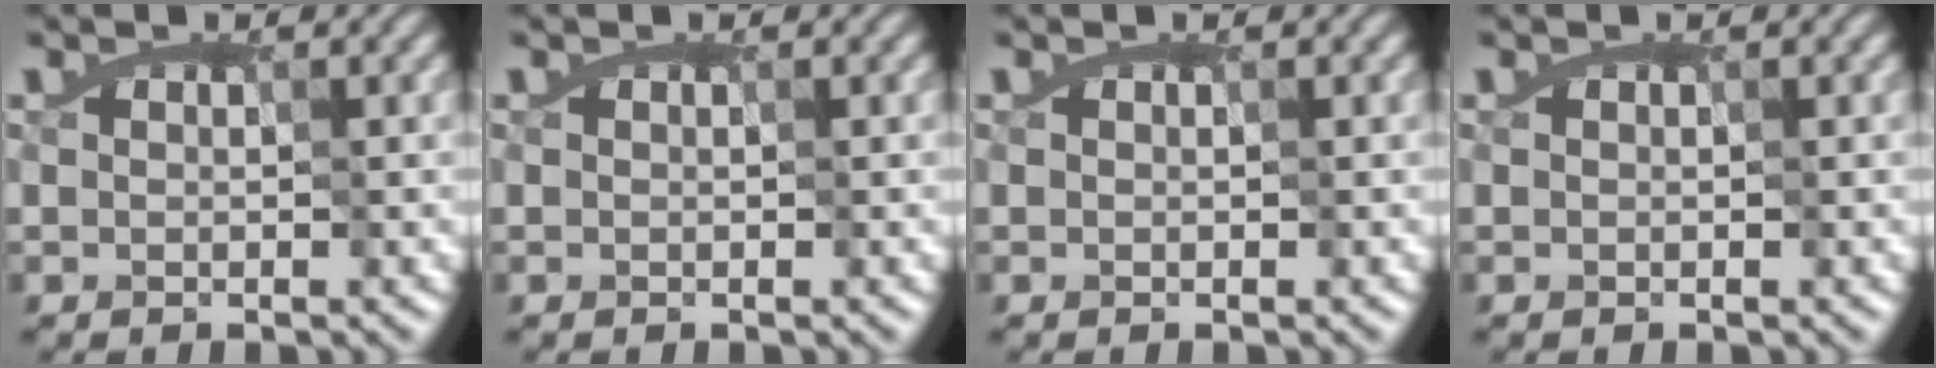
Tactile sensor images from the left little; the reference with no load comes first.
{"total": 0.0}
{"total": 0.0}
{"total": 0.0}